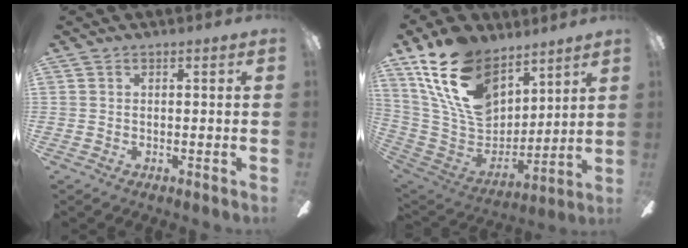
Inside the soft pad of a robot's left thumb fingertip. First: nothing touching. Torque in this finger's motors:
{"motor_torque": [1.84, 1.19, 1.53, -1.24, 0.57]}